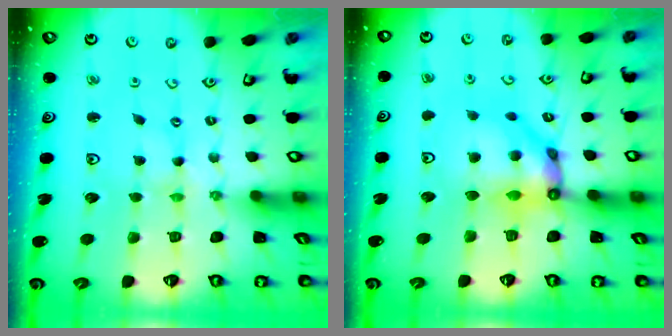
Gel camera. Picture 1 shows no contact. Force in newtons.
{"total": 12.3, "press": 12.2, "slide": 1.8}